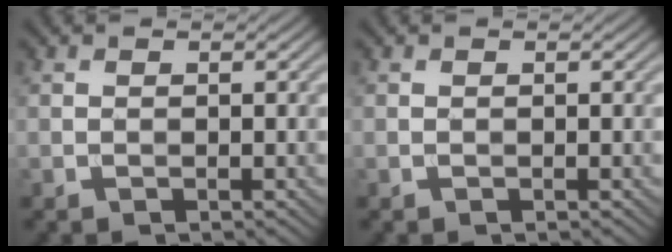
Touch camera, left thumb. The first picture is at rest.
{"total": 0.0}